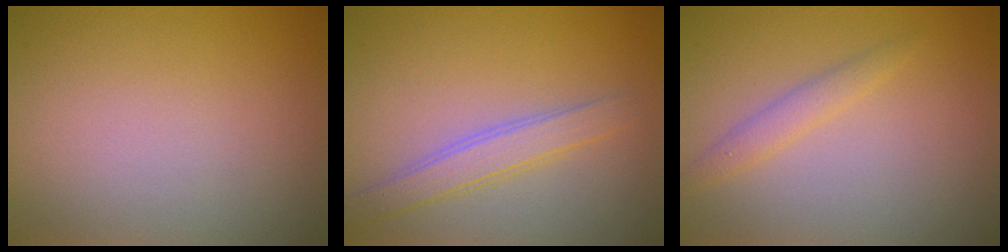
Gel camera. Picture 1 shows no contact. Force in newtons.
{"total": 2.5, "press": 2.5, "slide": 0.1}
{"total": 1.5, "press": 1.4, "slide": 0.1}